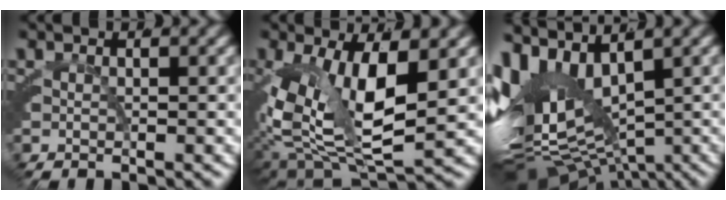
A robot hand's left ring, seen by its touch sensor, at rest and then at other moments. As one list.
[{"total": 11.5, "force": [-1.9, 7.0, 8.9], "torque": [-0.194, -0.056, 0.002]}, {"total": 13.6, "force": [-1.9, 9.0, 10.0], "torque": [-0.213, -0.056, 0.000]}]